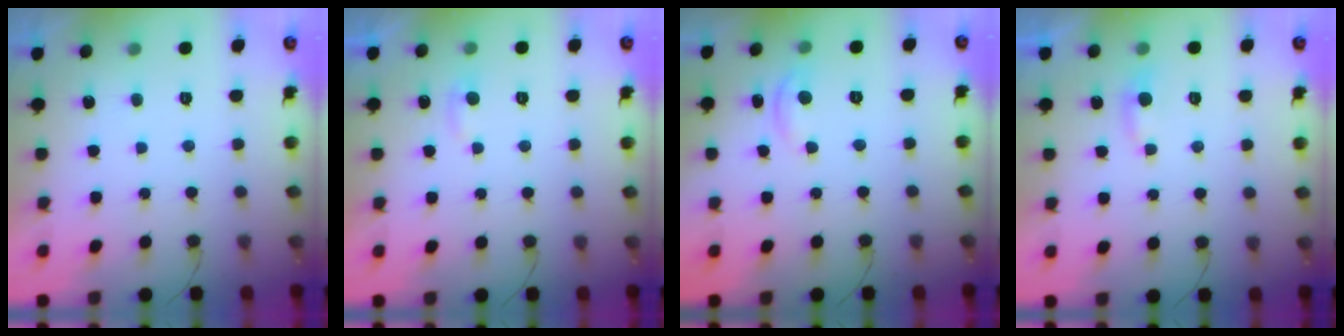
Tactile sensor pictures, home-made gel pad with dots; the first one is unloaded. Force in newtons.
{"total": 3.7, "press": 3.7, "slide": 0.4}
{"total": 3.7, "press": 3.7, "slide": 0.3}
{"total": 3.5, "press": 3.4, "slide": 0.3}